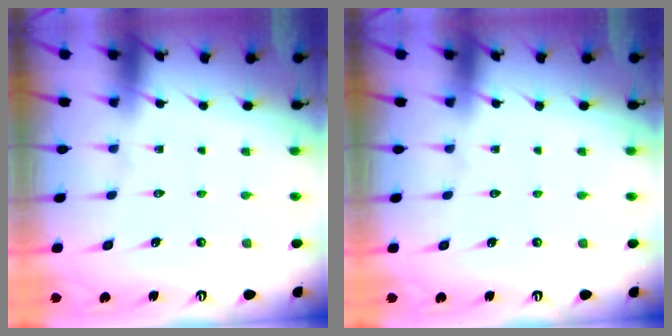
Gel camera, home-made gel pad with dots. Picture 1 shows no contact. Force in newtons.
{"total": 0.0}